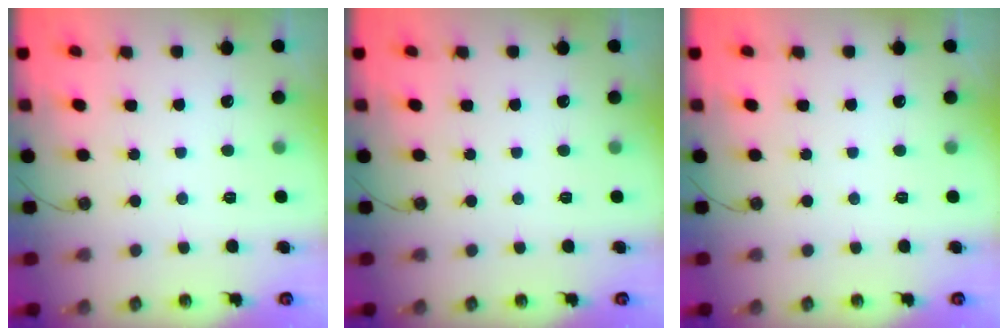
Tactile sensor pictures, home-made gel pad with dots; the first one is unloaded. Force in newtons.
{"total": 0.0}
{"total": 0.0}